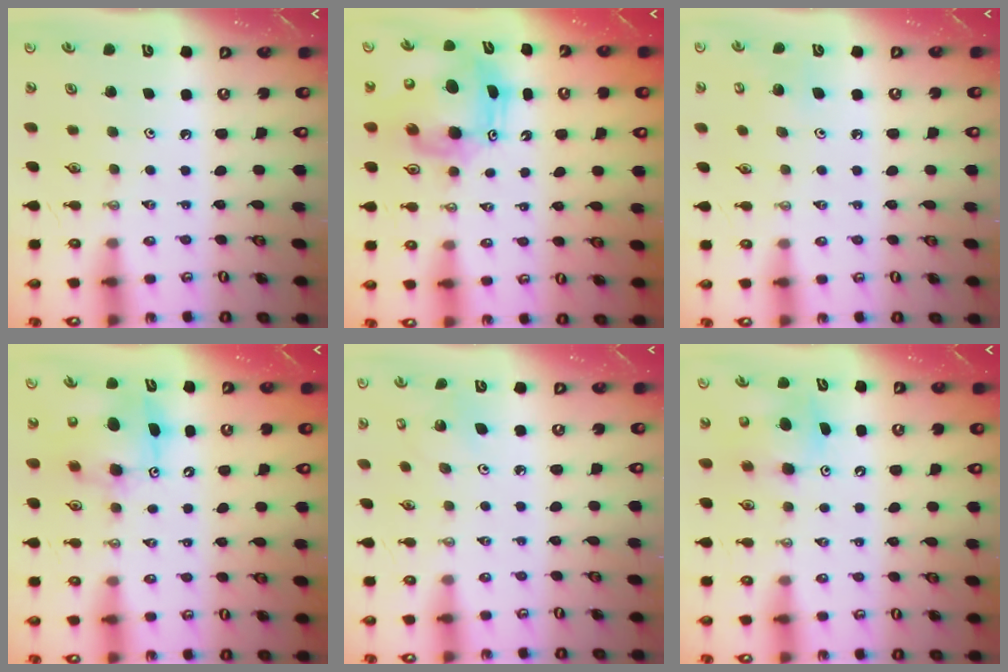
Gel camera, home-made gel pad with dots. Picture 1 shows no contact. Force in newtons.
{"total": 11.0, "press": 10.9, "slide": 1.8}
{"total": 7.6, "press": 7.5, "slide": 1.2}
{"total": 8.7, "press": 8.6, "slide": 1.7}
{"total": 3.5, "press": 3.5, "slide": 0.3}
{"total": 8.2, "press": 8.1, "slide": 0.8}